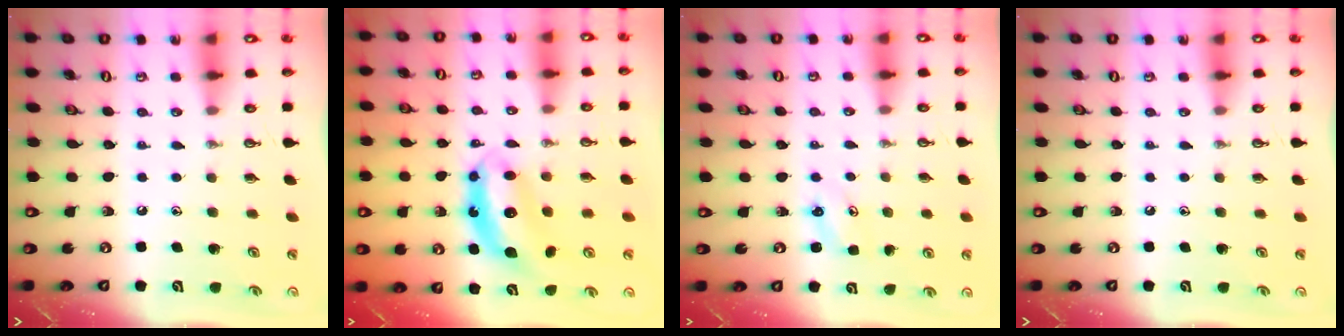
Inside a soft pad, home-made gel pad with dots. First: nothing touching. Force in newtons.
{"total": 7.7, "press": 7.7, "slide": 0.3}
{"total": 3.7, "press": 3.6, "slide": 0.3}
{"total": 0.0}